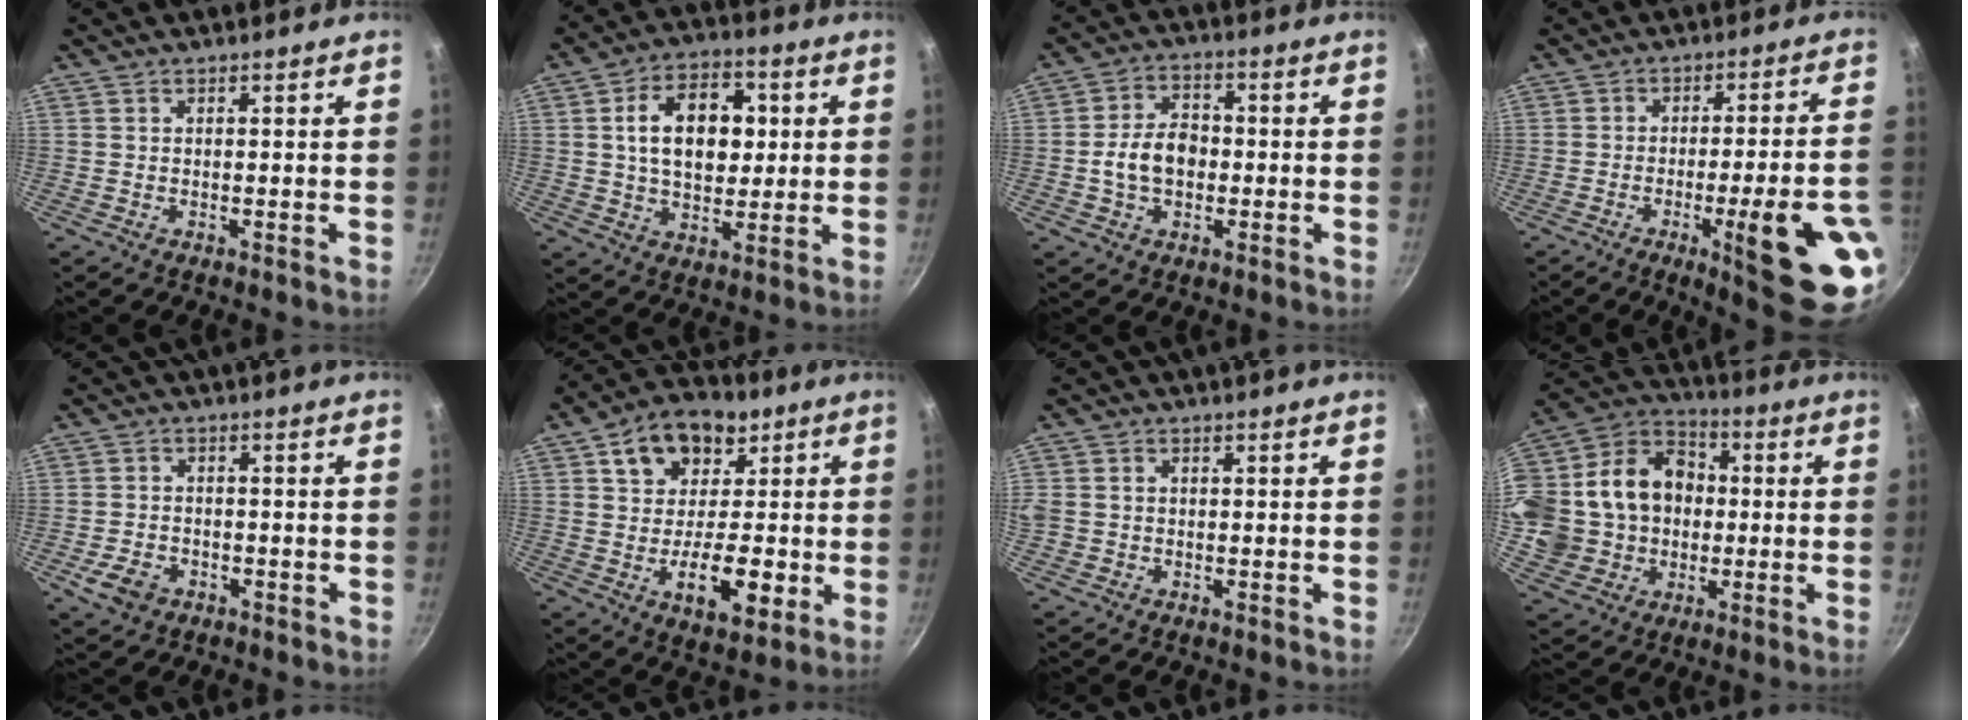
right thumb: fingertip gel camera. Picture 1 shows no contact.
{"total": 14.1, "force": [2.4, 9.4, 10.3], "torque": [-0.133, 0.007, 0.033]}
{"total": 8.2, "force": [-1.0, 5.9, 5.7], "torque": [-0.079, 0.019, -0.024]}
{"total": 18.5, "force": [-6.5, 3.1, 17.0], "torque": [-0.200, 0.020, -0.082]}
{"total": 5.3, "force": [-2.3, 3.9, 2.7], "torque": [-0.047, 0.015, -0.038]}
{"total": 17.8, "force": [3.0, 13.5, 11.2], "torque": [-0.135, 0.003, 0.046]}
{"total": 2.5, "force": [-0.1, 2.2, 1.1], "torque": [-0.018, 0.003, -0.003]}
{"total": 24.2, "force": [0.8, 20.4, 13.1], "torque": [-0.252, 0.047, 0.022]}